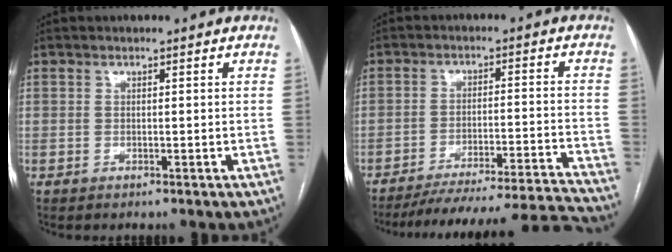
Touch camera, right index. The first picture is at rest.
{"total": 22.1, "force": [-21.1, -0.7, 6.6], "torque": [-0.065, -0.007, -0.286]}